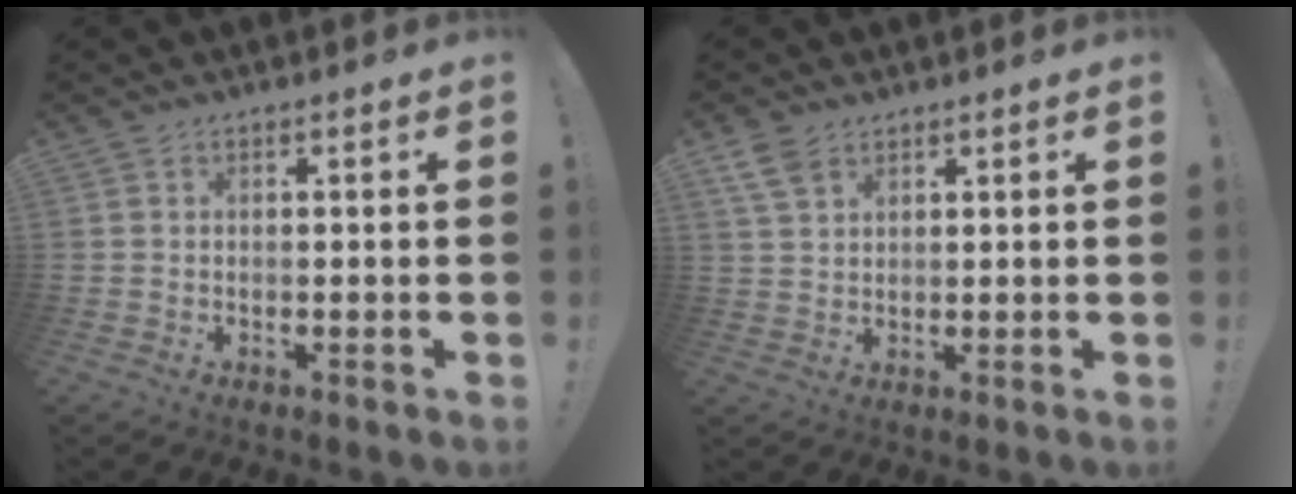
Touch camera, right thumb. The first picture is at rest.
{"total": 5.7, "force": [3.7, 3.2, 2.9], "torque": [-0.052, -0.012, 0.073]}